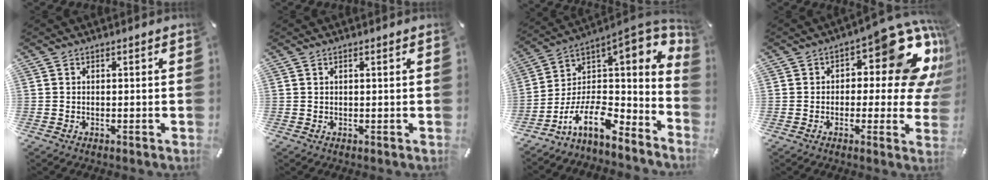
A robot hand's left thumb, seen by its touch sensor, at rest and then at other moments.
{"total": 0.6, "force": [0.3, -0.1, 0.5], "torque": [-0.008, -0.001, 0.005]}
{"total": 10.9, "force": [-1.3, 6.4, 8.7], "torque": [-0.152, -0.031, -0.024]}
{"total": 16.3, "force": [7.3, 7.3, 12.7], "torque": [-0.149, -0.065, 0.118]}